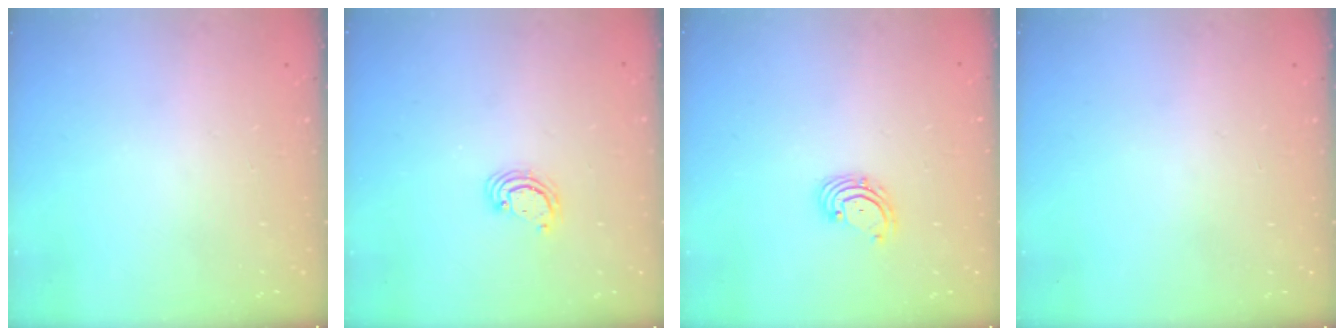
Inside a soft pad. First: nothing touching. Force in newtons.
{"total": 3.2, "press": 3.1, "slide": 0.3}
{"total": 2.7, "press": 2.7, "slide": 0.6}
{"total": 0.0}